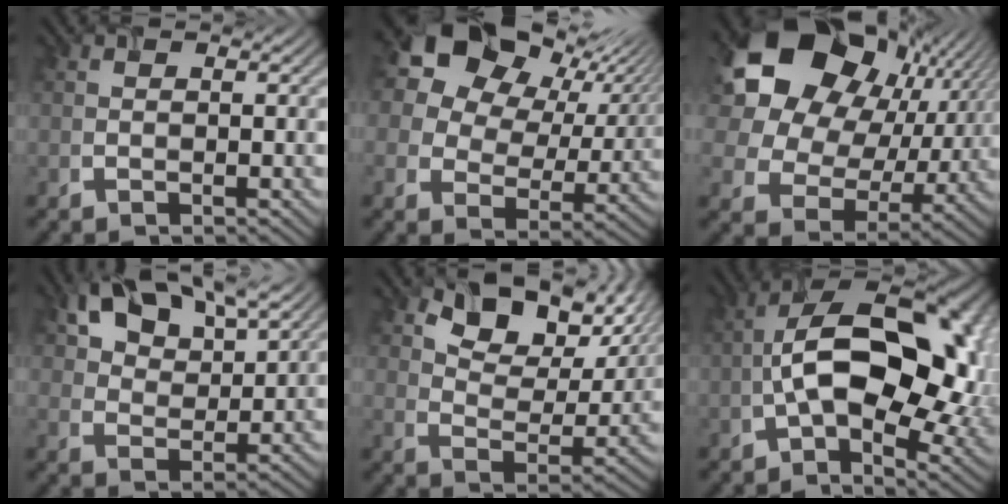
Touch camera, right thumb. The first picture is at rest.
{"total": 20.1, "force": [10.4, 14.3, 9.6], "torque": [-0.224, 0.056, 0.194]}
{"total": 19.5, "force": [6.9, 15.4, 9.7], "torque": [-0.242, 0.033, 0.156]}
{"total": 9.8, "force": [6.1, 5.4, 5.4], "torque": [-0.115, 0.007, 0.116]}
{"total": 10.3, "force": [6.5, 5.5, 5.7], "torque": [-0.102, -0.011, 0.116]}
{"total": 16.0, "force": [-1.0, 9.3, 12.9], "torque": [-0.190, 0.007, -0.011]}